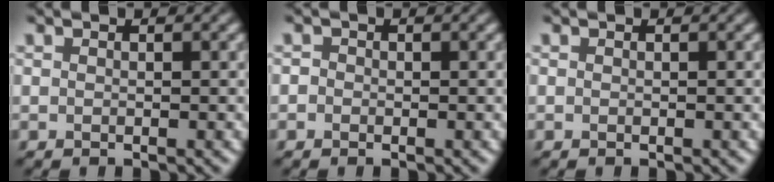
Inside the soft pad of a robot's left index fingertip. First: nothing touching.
{"total": 0.6, "force": [-0.1, 0.6, 0.2], "torque": [-0.005, 0.000, -0.008]}
{"total": 0.0}